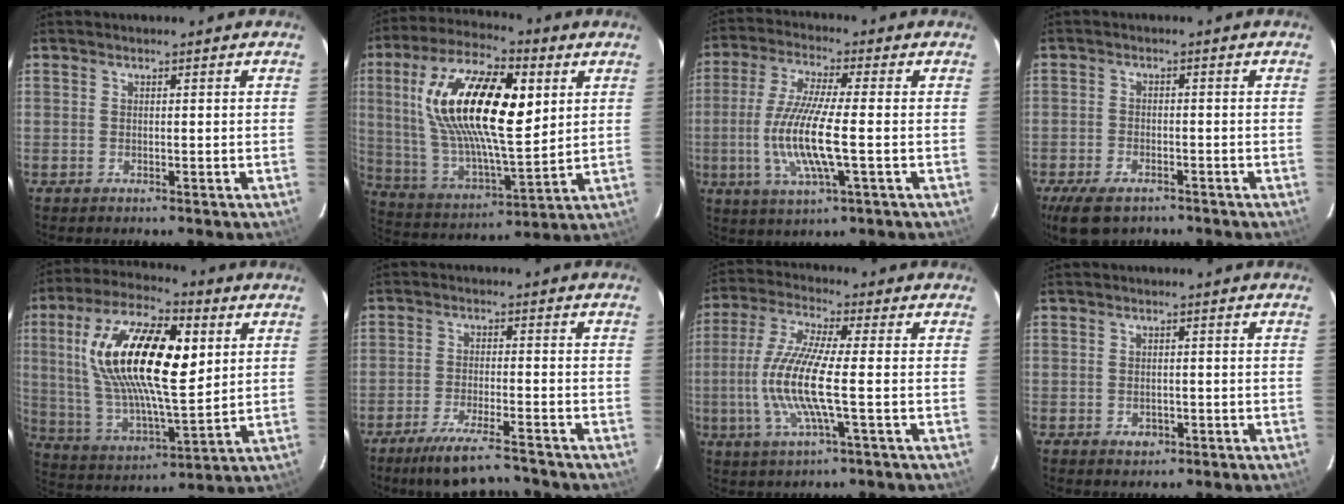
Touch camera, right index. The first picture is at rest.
{"total": 23.7, "force": [6.5, 8.9, 21.0], "torque": [-0.406, 0.014, 0.122]}
{"total": 12.6, "force": [-2.2, 1.8, 12.2], "torque": [-0.249, -0.009, -0.043]}
{"total": 8.0, "force": [-5.7, 4.1, 4.0], "torque": [-0.103, -0.011, -0.098]}
{"total": 23.4, "force": [6.2, 8.9, 20.8], "torque": [-0.403, 0.016, 0.115]}
{"total": 10.2, "force": [-8.9, 1.0, 4.8], "torque": [-0.107, -0.019, -0.147]}
{"total": 12.1, "force": [-1.9, 0.9, 11.9], "torque": [-0.247, -0.003, -0.036]}
{"total": 2.2, "force": [-0.6, 1.9, 0.9], "torque": [-0.015, 0.002, -0.002]}